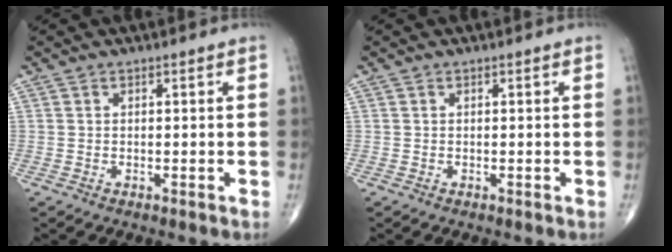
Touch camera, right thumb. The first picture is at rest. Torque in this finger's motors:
{"motor_torque": [0.03, -0.22, 0.06, 0.16, -0.02]}